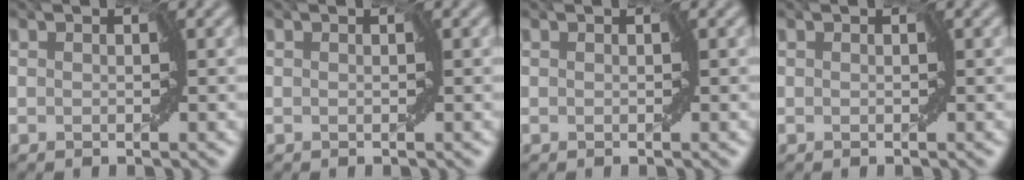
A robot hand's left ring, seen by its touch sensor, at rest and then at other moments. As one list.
[{"total": 0.0}, {"total": 0.0}, {"total": 0.0}]